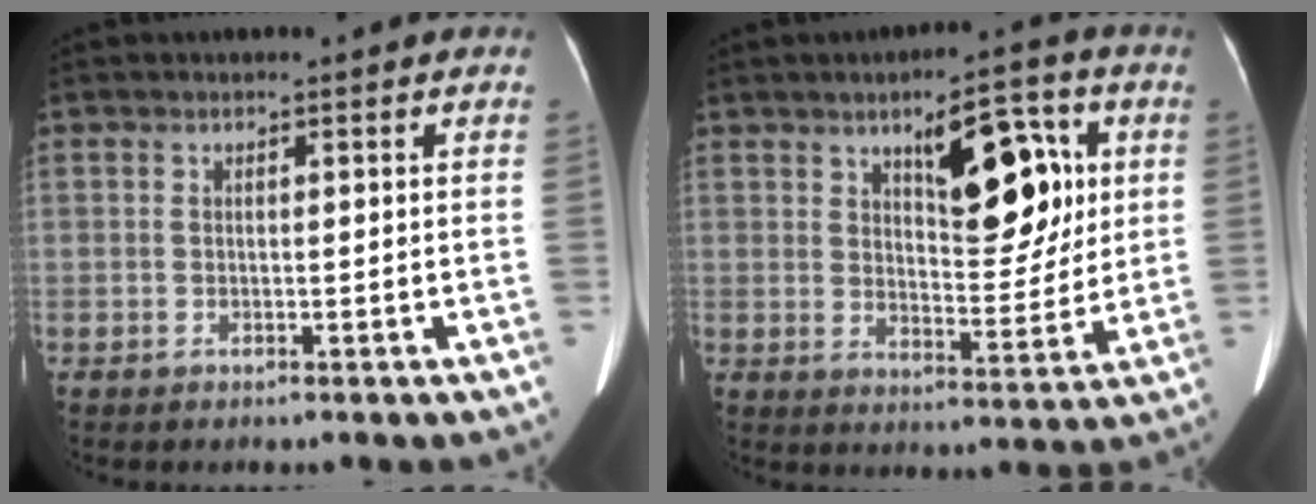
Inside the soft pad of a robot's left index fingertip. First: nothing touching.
{"total": 11.6, "force": [4.1, 4.4, 9.9], "torque": [-0.137, 0.016, 0.064]}